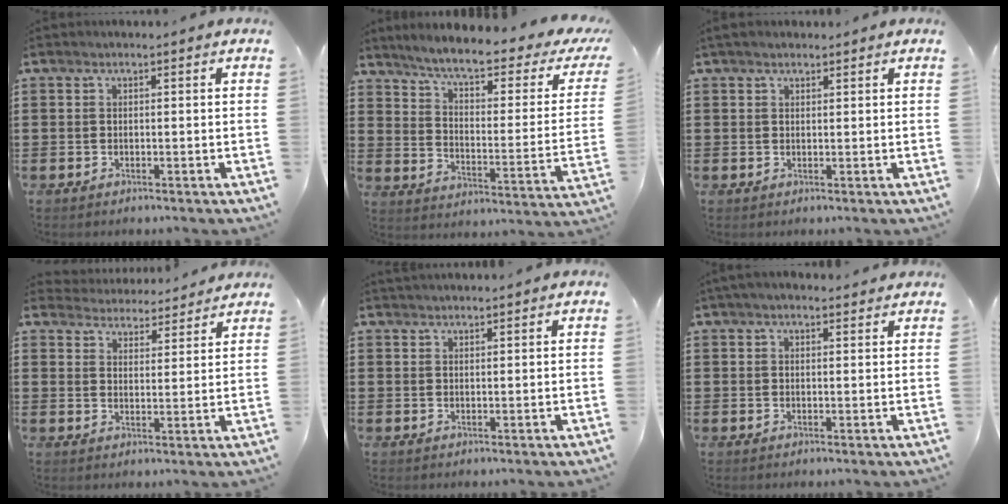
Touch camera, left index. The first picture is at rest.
{"total": 5.9, "force": [4.4, 0.3, 3.9], "torque": [-0.094, -0.032, 0.068]}
{"total": 1.4, "force": [1.1, 0.9, 0.1], "torque": [-0.005, 0.006, 0.022]}
{"total": 3.9, "force": [3.9, 0.4, -0.5], "torque": [-0.010, -0.025, 0.067]}
{"total": 1.1, "force": [1.1, 0.1, -0.1], "torque": [0.000, 0.001, 0.021]}
{"total": 1.8, "force": [1.6, 0.5, 0.6], "torque": [-0.016, 0.004, 0.031]}